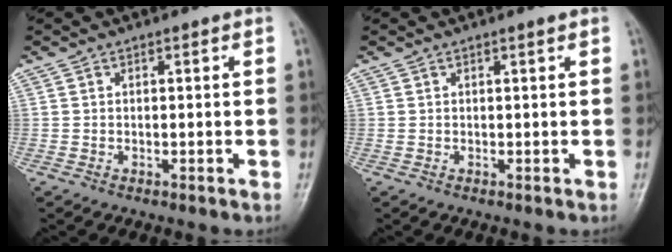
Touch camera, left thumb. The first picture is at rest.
{"total": 0.6, "force": [0.4, 0.0, 0.5], "torque": [-0.011, -0.001, 0.007]}